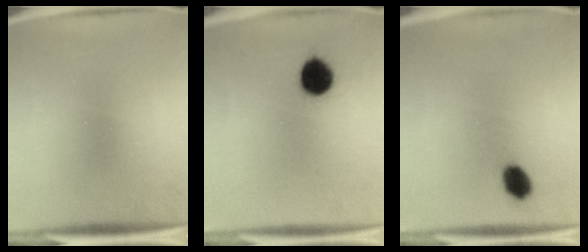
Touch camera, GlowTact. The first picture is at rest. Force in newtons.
{"total": 8.0}
{"total": 4.6}